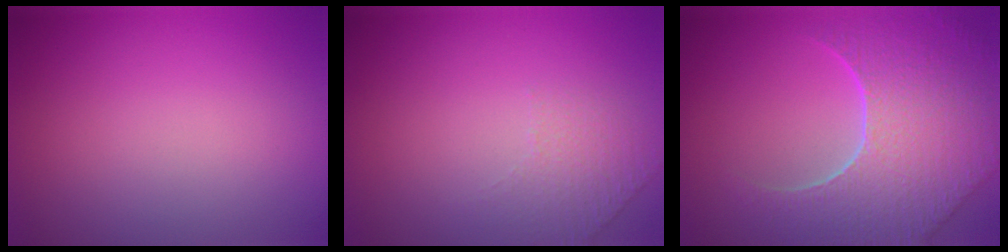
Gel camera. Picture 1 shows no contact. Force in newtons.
{"total": 1.3, "press": 0.8, "slide": 1.1}
{"total": 8.7, "press": 6.1, "slide": 6.1}